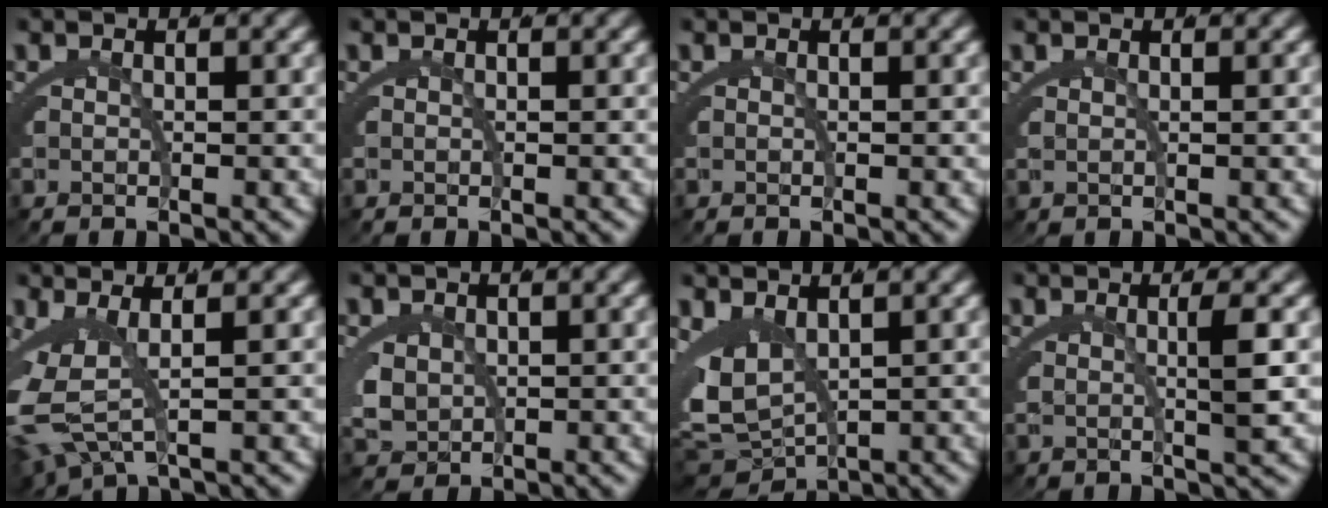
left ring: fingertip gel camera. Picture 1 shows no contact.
{"total": 0.0}
{"total": 0.0}
{"total": 1.0, "force": [0.6, -0.5, 0.7], "torque": [-0.012, 0.000, 0.015]}
{"total": 6.6, "force": [-0.3, 3.7, 5.5], "torque": [-0.136, -0.024, 0.009]}
{"total": 3.2, "force": [0.4, 2.7, 1.6], "torque": [-0.056, -0.022, 0.024]}
{"total": 8.8, "force": [0.0, 7.2, 4.9], "torque": [-0.128, -0.029, 0.010]}
{"total": 2.6, "force": [0.9, -0.7, 2.4], "torque": [-0.033, -0.003, 0.022]}